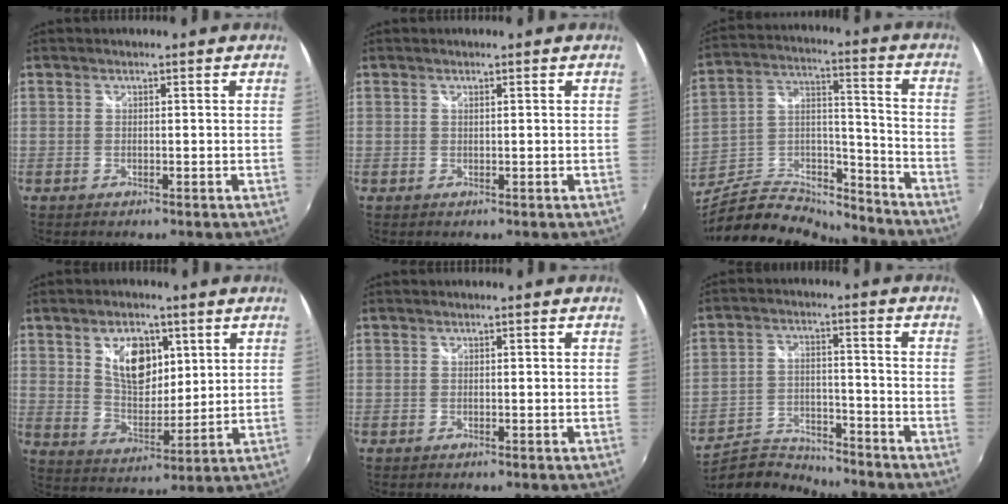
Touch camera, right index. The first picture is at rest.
{"total": 0.0}
{"total": 18.8, "force": [-15.6, 7.2, 7.7], "torque": [-0.155, 0.037, -0.254]}
{"total": 10.2, "force": [4.3, 5.9, 7.2], "torque": [-0.117, 0.006, 0.083]}
{"total": 0.0}
{"total": 11.2, "force": [-10.7, 2.9, 1.8], "torque": [-0.057, 0.007, -0.182]}